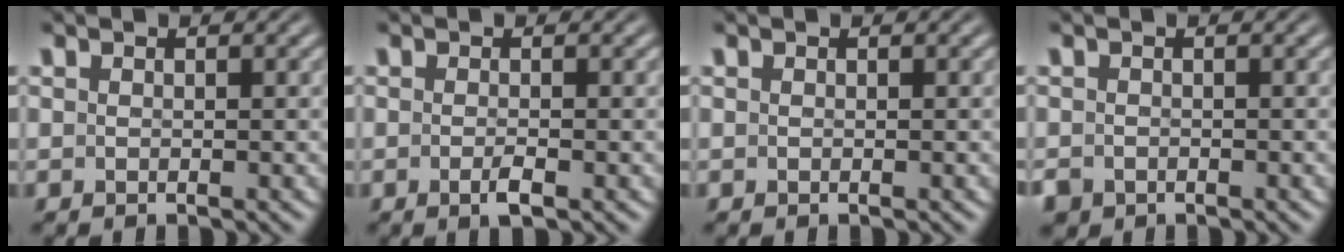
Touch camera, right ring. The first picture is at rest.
{"total": 1.3, "force": [-0.7, 0.1, 1.1], "torque": [-0.018, 0.001, -0.014]}
{"total": 0.0}
{"total": 2.2, "force": [-1.6, 1.4, 0.5], "torque": [-0.016, -0.023, -0.016]}